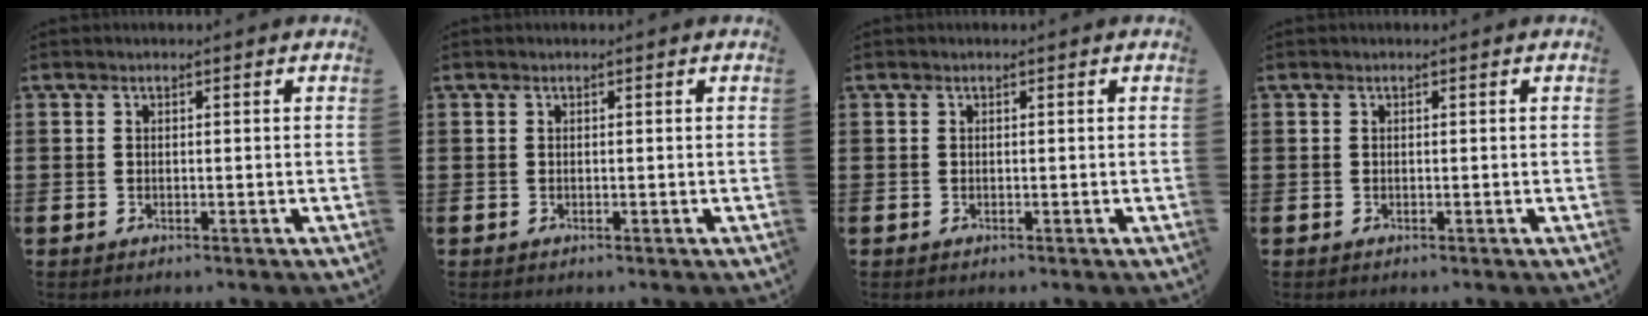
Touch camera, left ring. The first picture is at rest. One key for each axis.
{"total": 0.0}
{"total": 0.0}
{"total": 0.0}